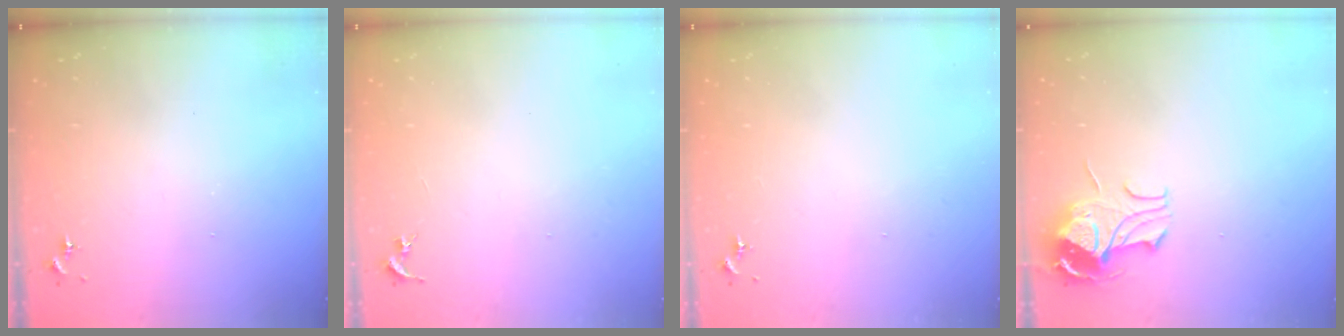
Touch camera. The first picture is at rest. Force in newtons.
{"total": 0.0}
{"total": 0.0}
{"total": 9.6, "press": 9.6, "slide": 1.1}